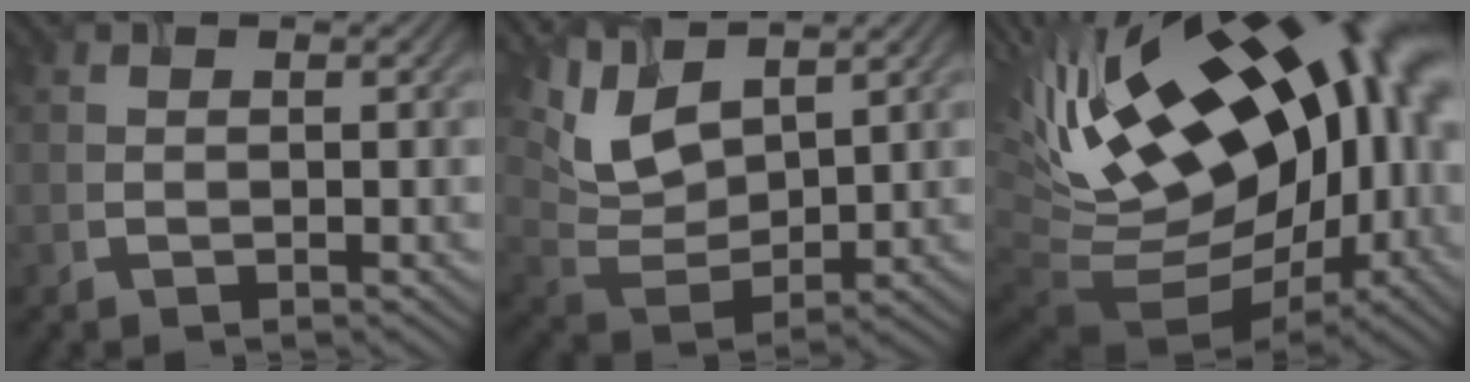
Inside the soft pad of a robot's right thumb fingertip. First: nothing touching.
{"total": 8.8, "force": [4.9, 3.9, 6.1], "torque": [-0.149, -0.003, 0.104]}
{"total": 21.8, "force": [2.5, 11.2, 18.5], "torque": [-0.329, -0.040, 0.046]}